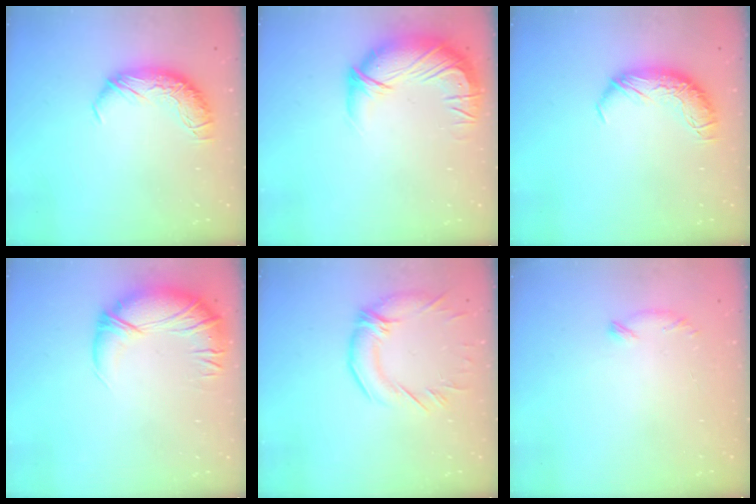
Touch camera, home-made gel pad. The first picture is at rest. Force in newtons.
{"total": 3.0, "press": 0.1, "slide": 3.0}
{"total": 0.0}
{"total": 2.9, "press": 0.2, "slide": 2.9}
{"total": 2.3, "press": 0.9, "slide": 2.1}
{"total": 6.4, "press": 6.4, "slide": 1.0}